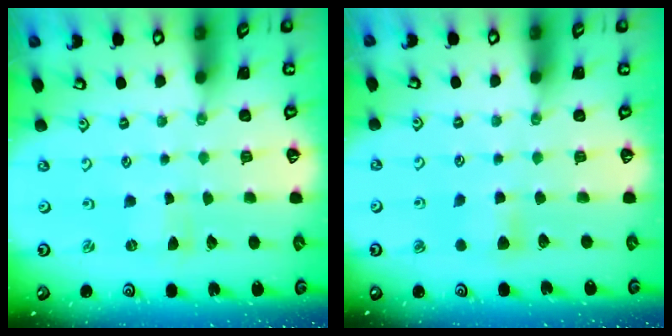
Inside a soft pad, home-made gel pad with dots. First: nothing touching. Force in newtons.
{"total": 5.2, "press": 5.1, "slide": 0.7}